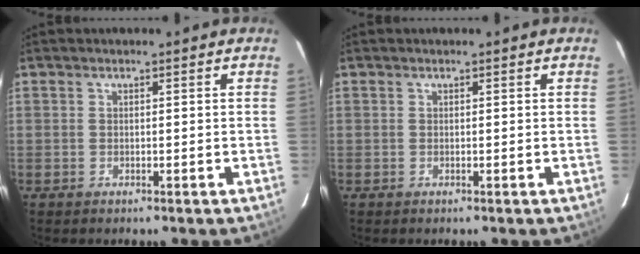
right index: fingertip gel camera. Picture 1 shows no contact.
{"total": 0.0}